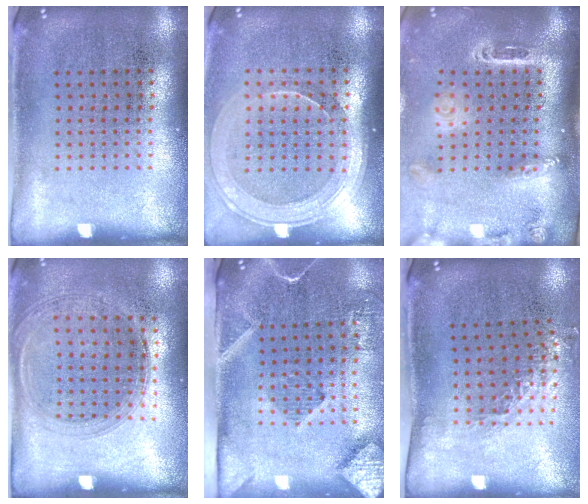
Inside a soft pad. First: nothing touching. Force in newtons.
{"total": 1.8, "press": 1.6, "slide": 0.8}
{"total": 2.6, "press": 1.8, "slide": 1.8}
{"total": 1.3, "press": 1.2, "slide": 0.6}
{"total": 2.9, "press": 2.1, "slide": 2.0}
{"total": 1.2, "press": 1.0, "slide": 0.8}